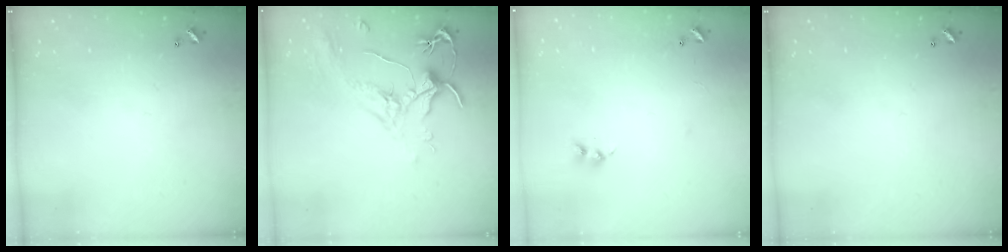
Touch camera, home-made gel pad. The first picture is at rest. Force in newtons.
{"total": 2.0, "press": 1.8, "slide": 0.8}
{"total": 7.2, "press": 7.2, "slide": 0.7}
{"total": 0.0}